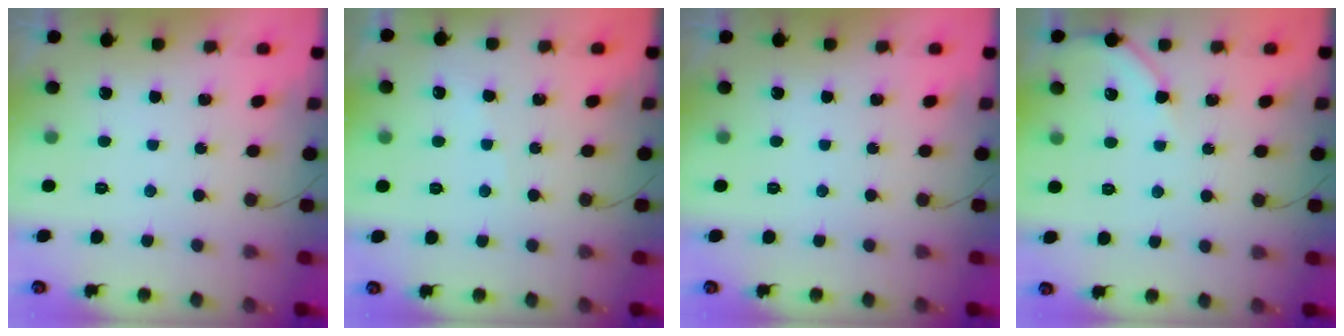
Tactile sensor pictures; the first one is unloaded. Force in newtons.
{"total": 1.8, "press": 1.7, "slide": 0.3}
{"total": 0.0}
{"total": 5.2, "press": 5.1, "slide": 0.8}